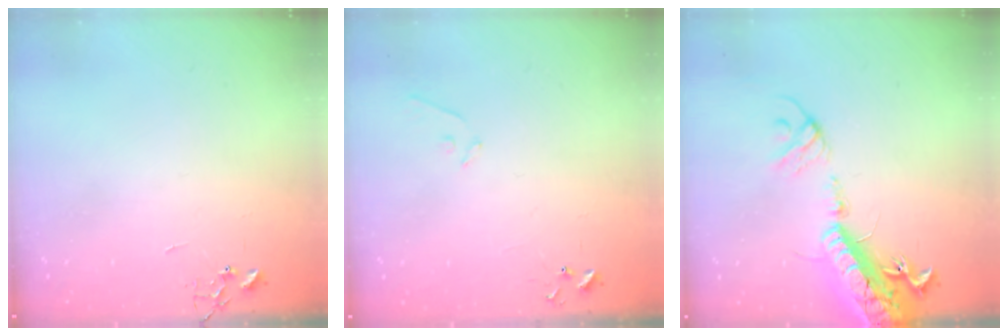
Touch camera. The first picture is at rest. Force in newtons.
{"total": 5.3, "press": 5.3, "slide": 0.4}
{"total": 22.7, "press": 22.1, "slide": 4.9}